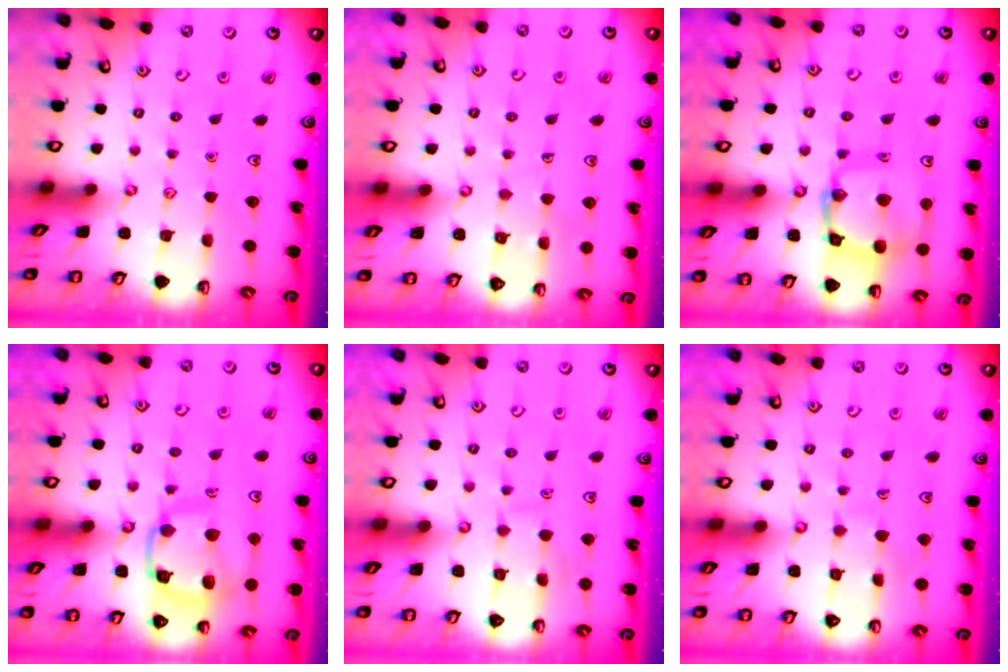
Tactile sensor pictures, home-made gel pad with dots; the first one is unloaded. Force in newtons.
{"total": 4.4, "press": 4.4, "slide": 0.4}
{"total": 13.5, "press": 13.5, "slide": 1.4}
{"total": 13.7, "press": 13.7, "slide": 1.4}
{"total": 5.2, "press": 5.1, "slide": 0.6}
{"total": 3.4, "press": 3.4, "slide": 0.3}